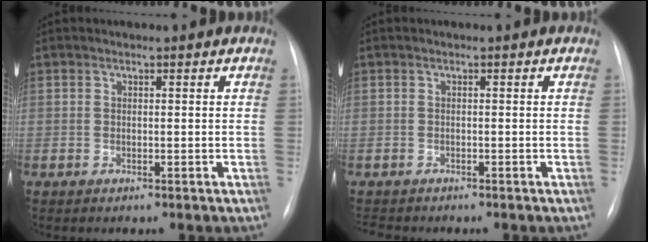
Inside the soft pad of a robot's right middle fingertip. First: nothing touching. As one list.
[{"total": 2.2, "force": [-2.0, 0.6, 0.4], "torque": [-0.005, -0.007, -0.029]}]